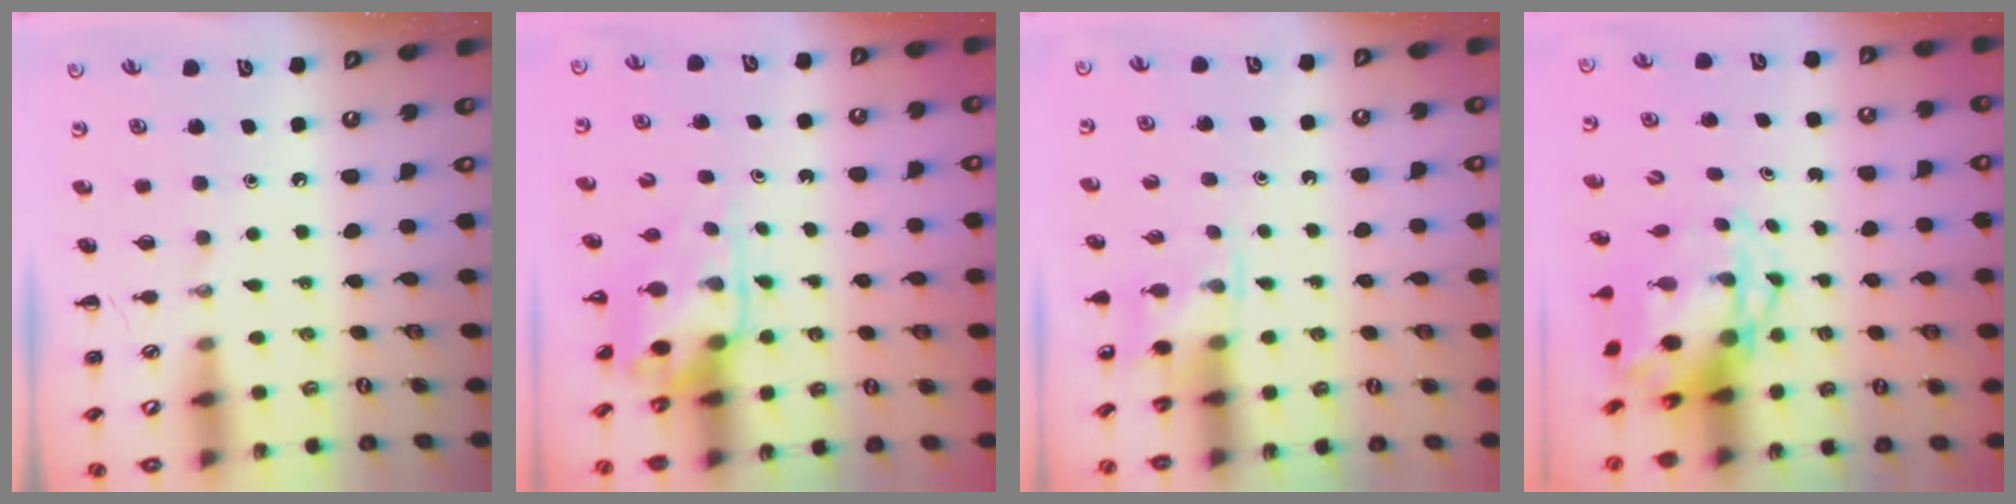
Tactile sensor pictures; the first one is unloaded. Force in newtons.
{"total": 3.8, "press": 3.7, "slide": 0.7}
{"total": 3.2, "press": 2.9, "slide": 1.3}
{"total": 5.0, "press": 4.9, "slide": 1.1}